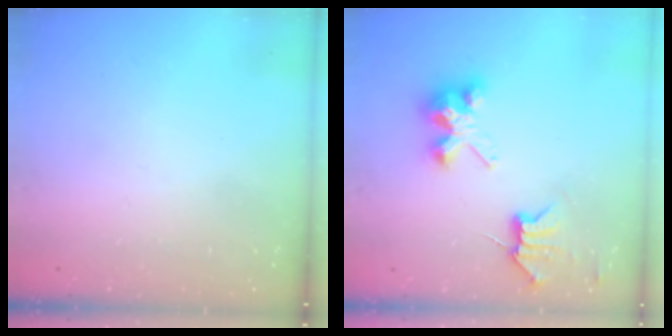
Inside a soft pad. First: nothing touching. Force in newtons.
{"total": 6.1, "press": 6.1, "slide": 0.2}